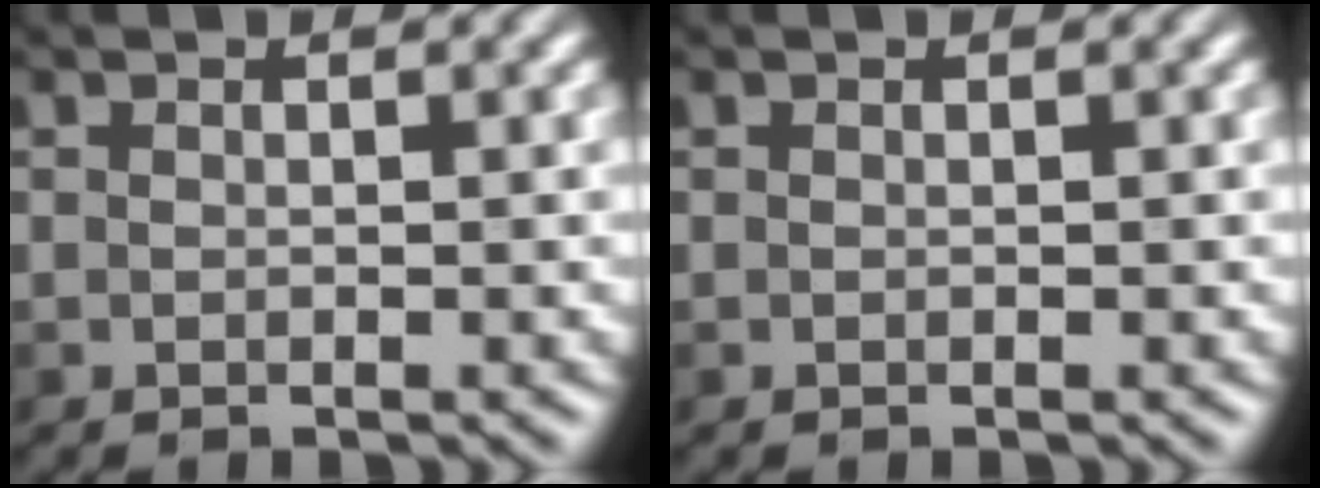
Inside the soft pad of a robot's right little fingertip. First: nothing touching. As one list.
[{"total": 0.0}]